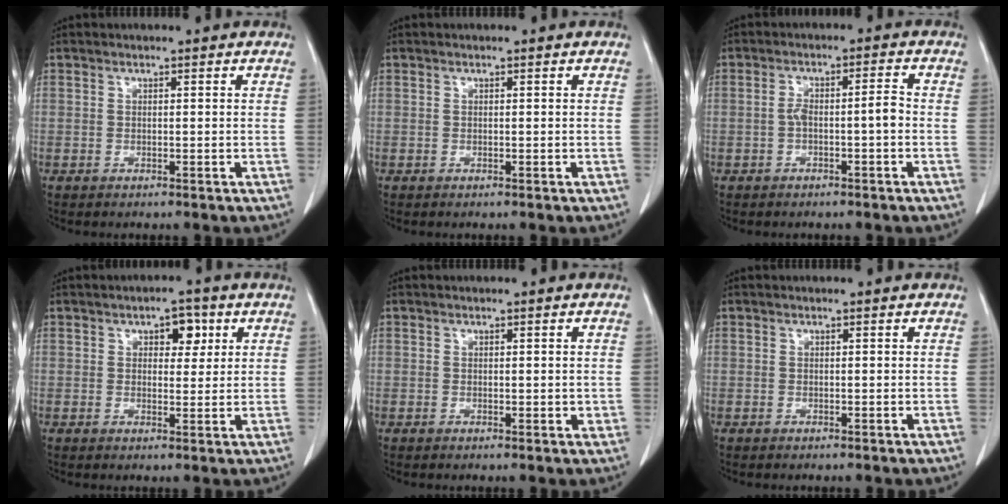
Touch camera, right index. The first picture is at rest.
{"total": 0.0}
{"total": 4.0, "force": [-1.0, 0.7, 3.8], "torque": [-0.067, 0.016, -0.012]}
{"total": 3.9, "force": [1.7, 2.2, 2.8], "torque": [-0.033, 0.008, 0.023]}
{"total": 1.4, "force": [0.1, 0.6, 1.3], "torque": [-0.016, -0.004, 0.005]}
{"total": 0.0}